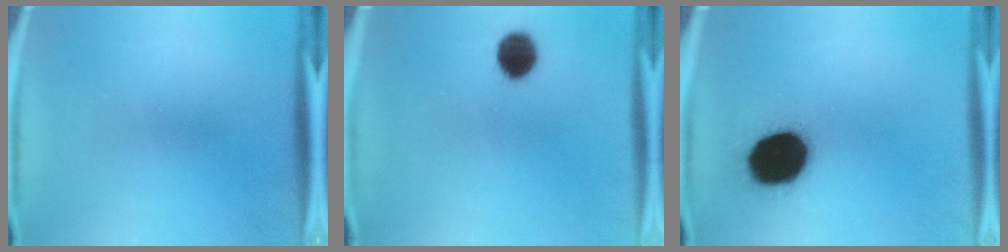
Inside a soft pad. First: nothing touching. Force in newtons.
{"total": 7.4}
{"total": 19.7}